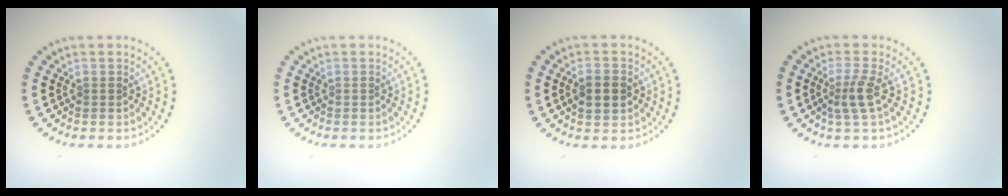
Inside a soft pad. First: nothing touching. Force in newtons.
{"total": 0.0}
{"total": 2.7, "press": 2.7, "slide": 0.2}
{"total": 2.2, "press": 1.8, "slide": 1.4}